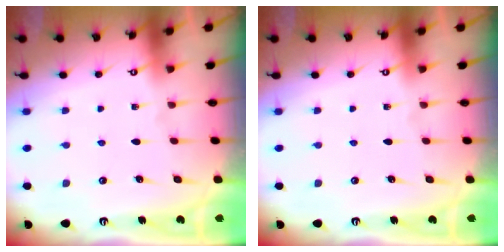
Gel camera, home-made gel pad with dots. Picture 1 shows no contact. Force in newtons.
{"total": 0.0}